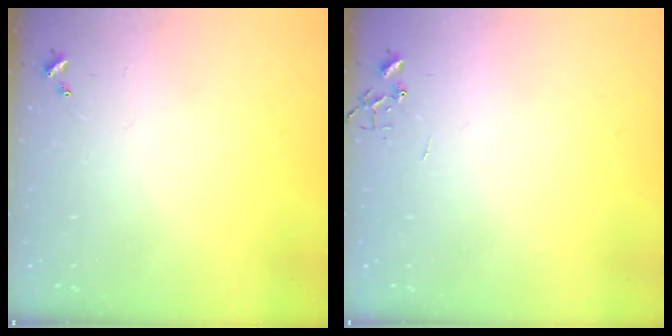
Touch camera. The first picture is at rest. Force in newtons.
{"total": 0.0}